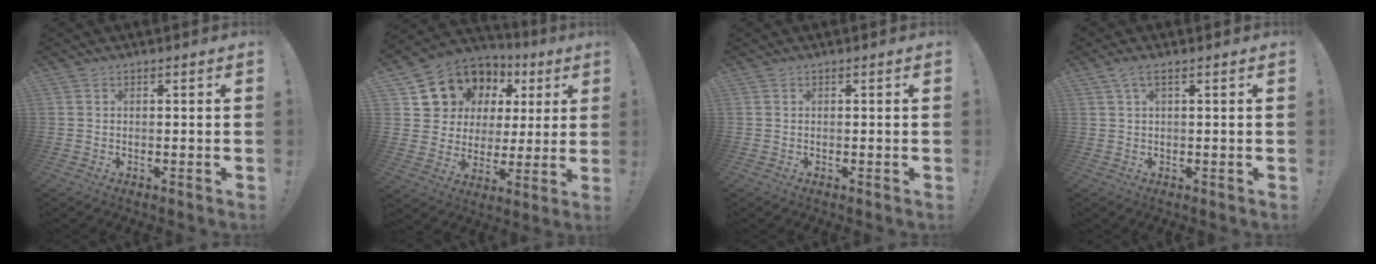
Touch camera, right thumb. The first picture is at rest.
{"total": 11.3, "force": [6.7, 8.8, 2.5], "torque": [-0.041, -0.055, 0.140]}
{"total": 0.0}
{"total": 2.7, "force": [1.2, 0.6, 2.3], "torque": [-0.045, -0.003, 0.020]}